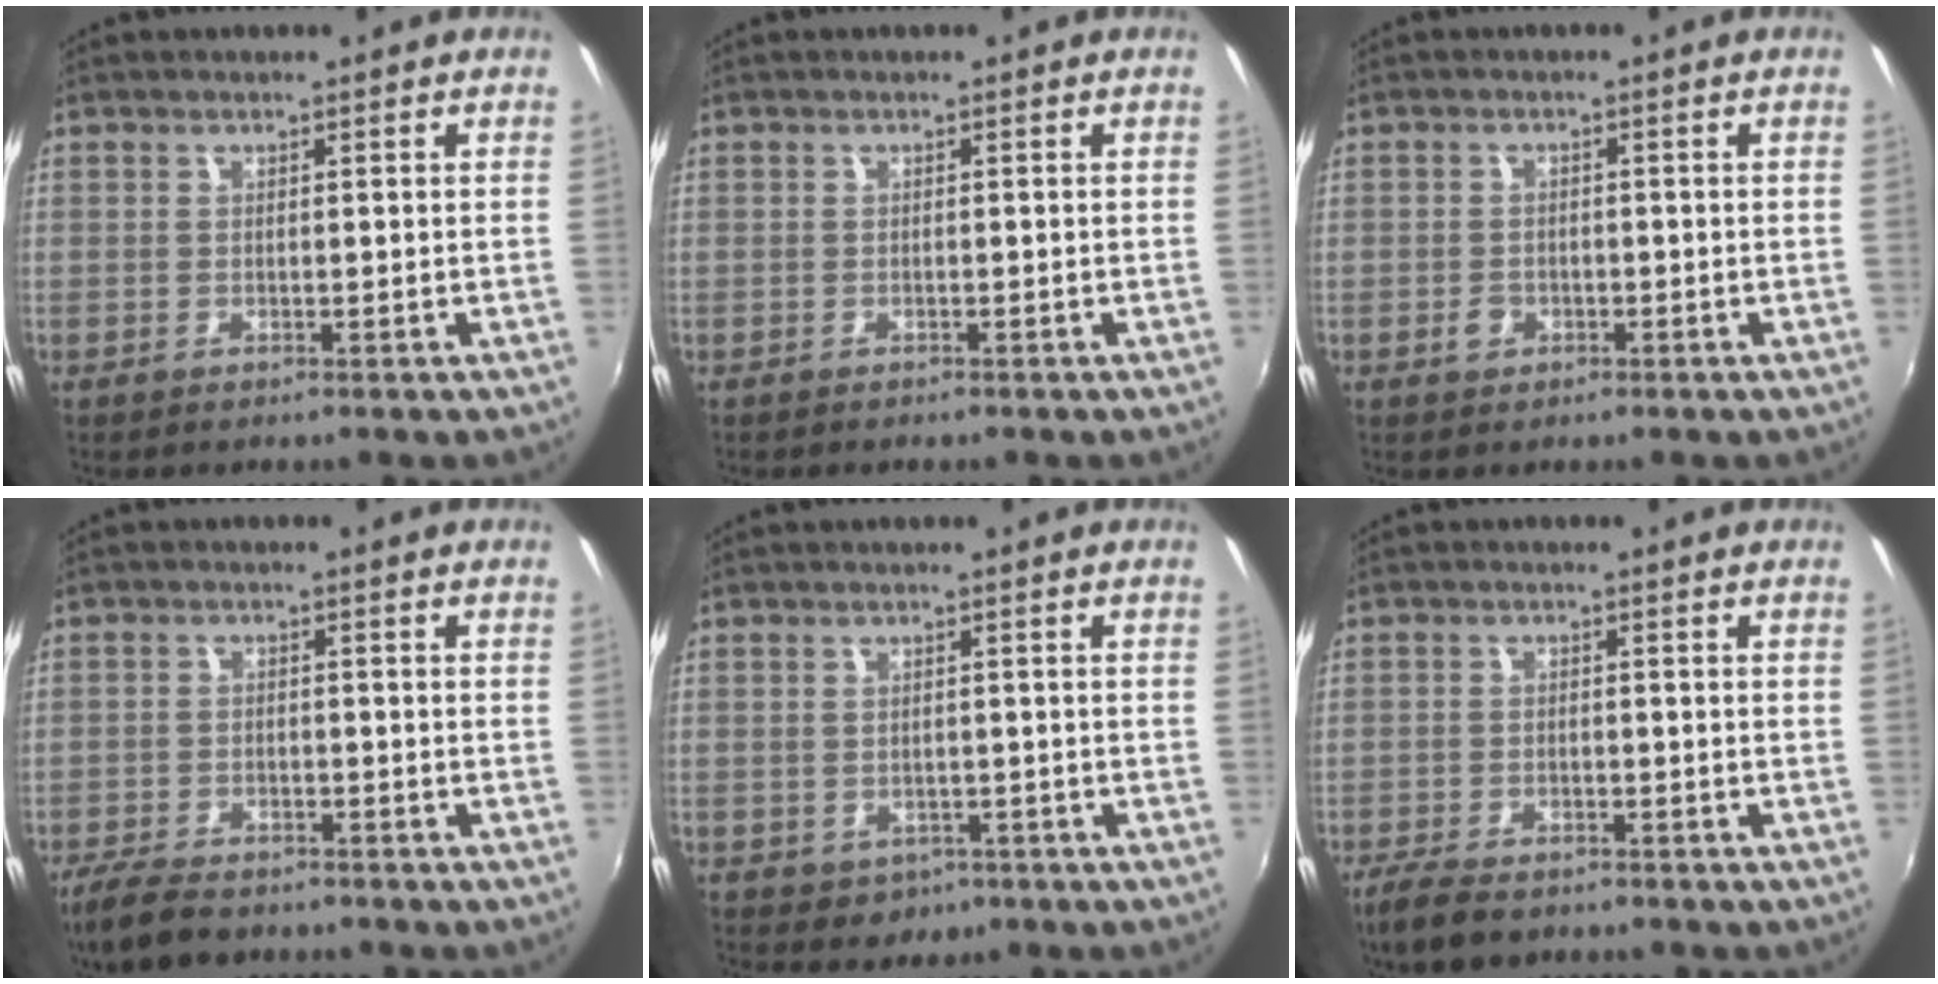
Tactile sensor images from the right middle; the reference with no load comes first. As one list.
[{"total": 0.6, "force": [-0.5, 0.3, 0.0], "torque": [-0.005, -0.002, -0.009]}, {"total": 2.0, "force": [-1.0, 1.6, 0.7], "torque": [-0.013, 0.002, -0.015]}, {"total": 7.9, "force": [-6.6, 2.8, 3.3], "torque": [-0.096, -0.017, -0.116]}, {"total": 3.6, "force": [-1.5, 3.1, 1.2], "torque": [-0.031, -0.003, -0.012]}, {"total": 6.6, "force": [-5.3, 2.5, 3.1], "torque": [-0.086, -0.015, -0.097]}]